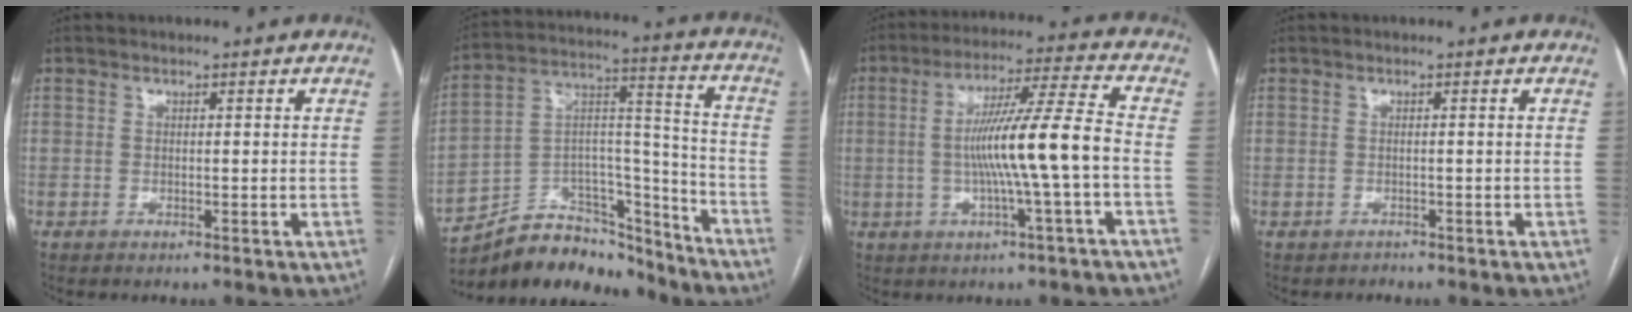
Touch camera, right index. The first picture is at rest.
{"total": 18.9, "force": [-16.9, 6.9, 5.1], "torque": [-0.097, 0.047, -0.275]}
{"total": 11.7, "force": [-1.6, -0.9, 11.5], "torque": [-0.204, 0.012, -0.028]}
{"total": 0.7, "force": [-0.5, 0.4, -0.2], "torque": [-0.002, 0.001, -0.011]}